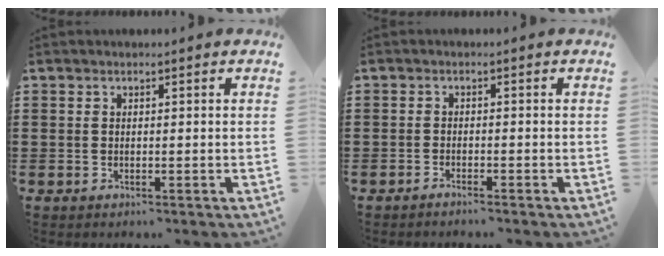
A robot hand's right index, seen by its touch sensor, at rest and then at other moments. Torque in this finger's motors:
{"motor_torque": [-0.23, 0.55, 0.00, -0.02]}